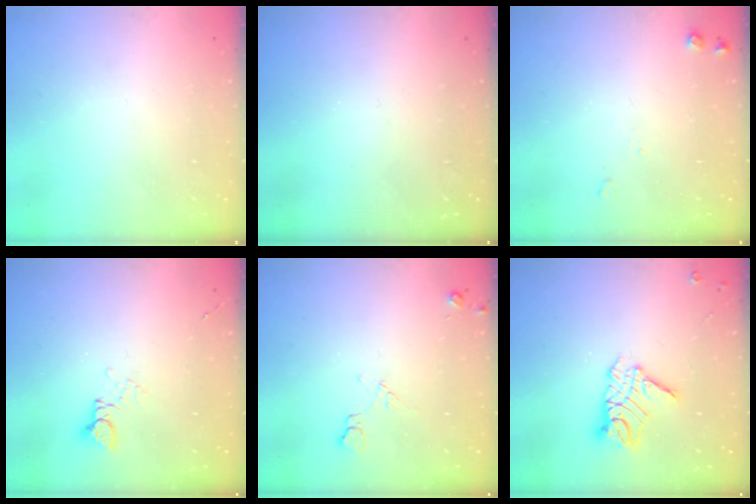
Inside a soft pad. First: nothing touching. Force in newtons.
{"total": 0.0}
{"total": 4.4, "press": 4.3, "slide": 0.7}
{"total": 2.7, "press": 2.6, "slide": 0.2}
{"total": 6.2, "press": 6.2, "slide": 0.9}
{"total": 10.3, "press": 10.3, "slide": 0.9}